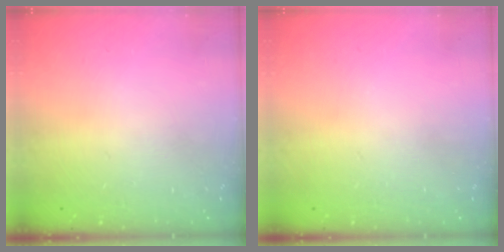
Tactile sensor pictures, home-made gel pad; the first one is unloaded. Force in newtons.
{"total": 0.0}